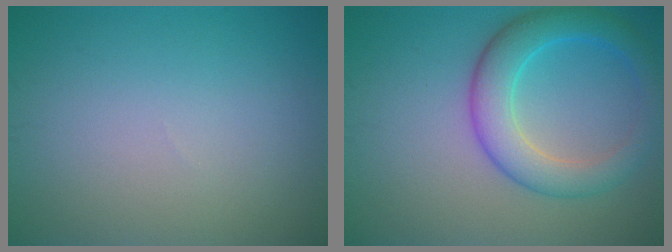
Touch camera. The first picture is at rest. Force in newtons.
{"total": 5.7, "press": 5.7, "slide": 0.2}